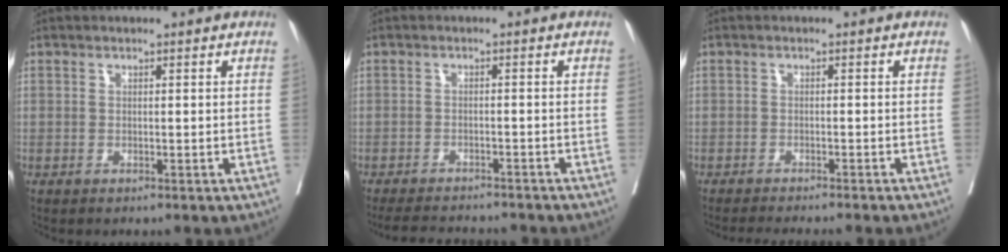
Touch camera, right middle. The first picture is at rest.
{"total": 9.4, "force": [-8.9, 1.1, 2.8], "torque": [-0.040, -0.007, -0.123]}
{"total": 7.3, "force": [-6.6, -0.5, 3.1], "torque": [-0.021, -0.014, -0.093]}